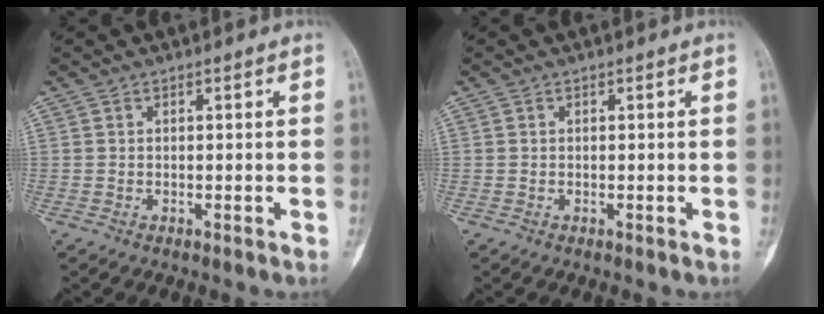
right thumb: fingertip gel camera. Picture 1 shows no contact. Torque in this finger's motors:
{"motor_torque": [0.45, 0.26, 0.02, -0.20, 0.08]}